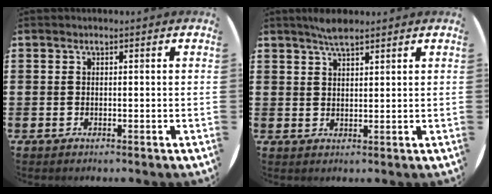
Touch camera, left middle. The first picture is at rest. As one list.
[{"total": 3.1, "force": [2.6, 0.6, 1.5], "torque": [-0.031, 0.004, 0.048]}]